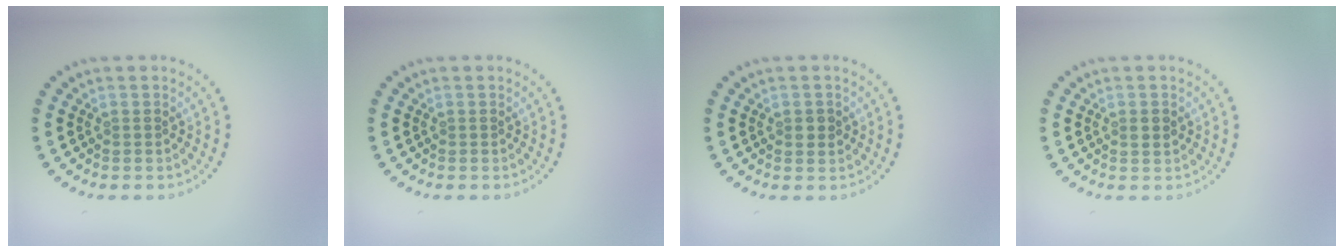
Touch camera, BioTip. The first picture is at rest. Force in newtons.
{"total": 0.0}
{"total": 1.4, "press": 1.4, "slide": 0.1}
{"total": 1.1, "press": 1.1, "slide": 0.2}